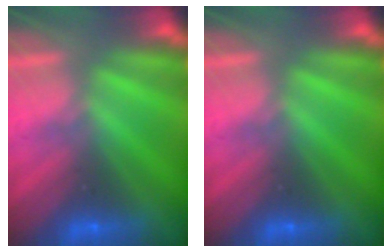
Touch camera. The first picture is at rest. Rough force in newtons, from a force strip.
{"total": 0.0}